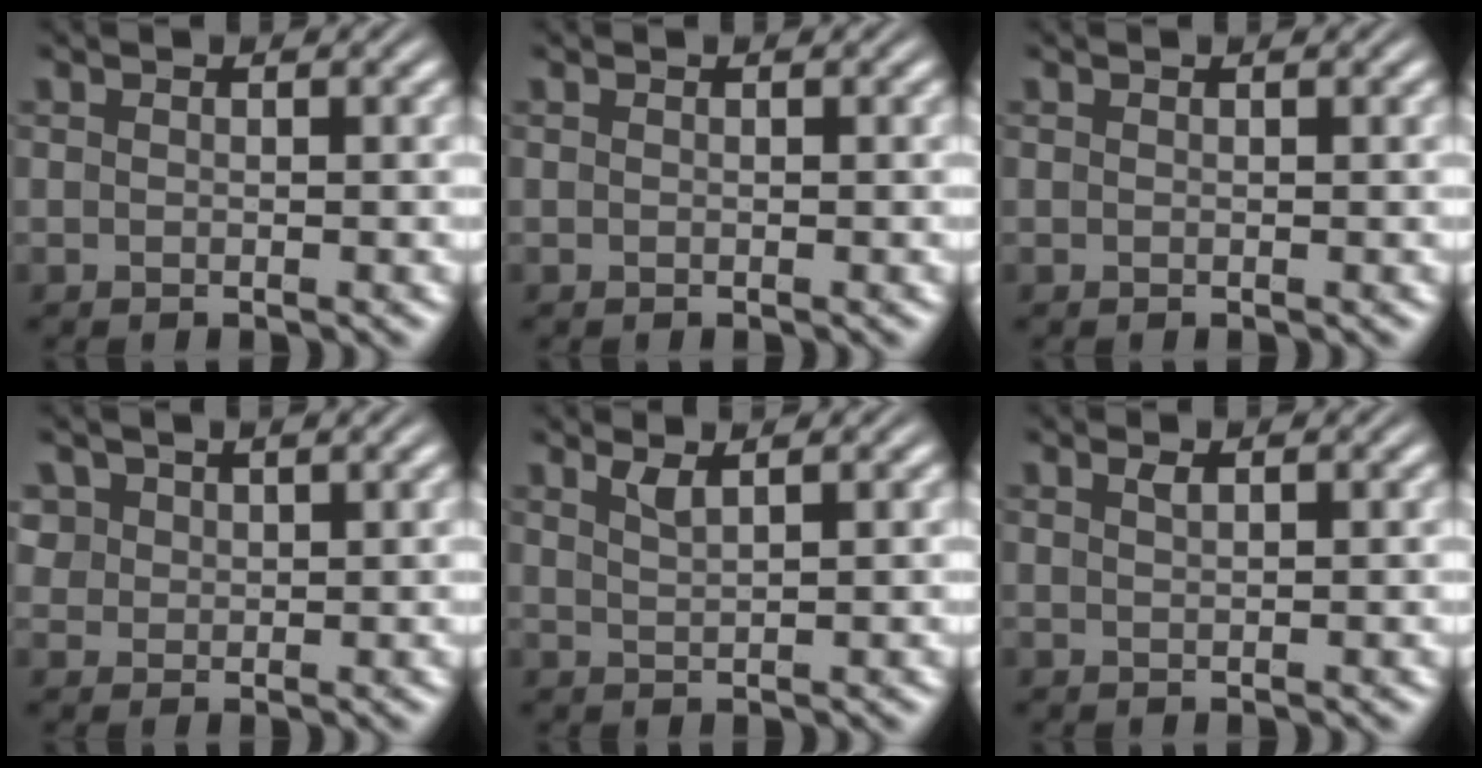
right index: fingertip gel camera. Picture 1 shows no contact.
{"total": 0.0}
{"total": 0.0}
{"total": 2.3, "force": [1.5, 1.5, 0.7], "torque": [-0.021, -0.006, 0.038]}
{"total": 1.3, "force": [1.0, -0.3, 0.8], "torque": [-0.018, -0.005, 0.025]}
{"total": 0.6, "force": [0.4, -0.3, 0.4], "torque": [-0.004, -0.001, 0.012]}